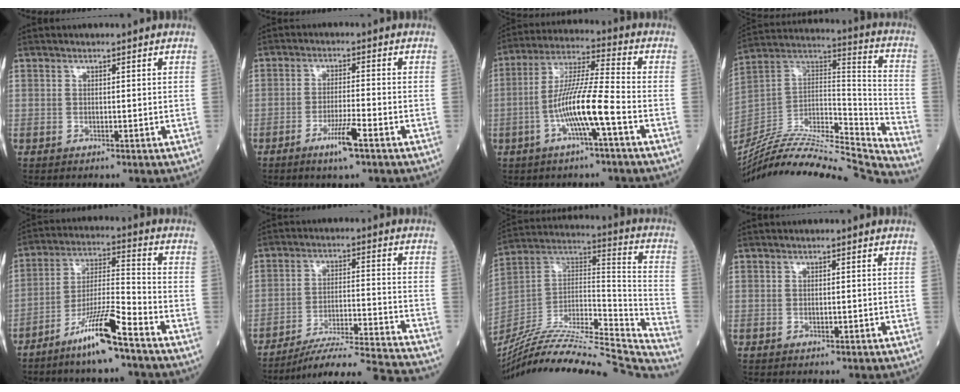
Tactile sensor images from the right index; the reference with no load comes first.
{"total": 5.3, "force": [-3.0, 0.1, 4.4], "torque": [-0.082, -0.008, -0.056]}
{"total": 10.8, "force": [-3.7, 0.0, 10.2], "torque": [-0.199, 0.007, -0.074]}
{"total": 35.0, "force": [-32.4, 1.4, 13.2], "torque": [-0.184, -0.030, -0.497]}
{"total": 11.1, "force": [-7.5, 0.3, 8.2], "torque": [-0.158, -0.019, -0.144]}
{"total": 21.1, "force": [-19.8, -0.6, 7.3], "torque": [-0.080, -0.014, -0.283]}
{"total": 37.2, "force": [-34.0, 2.4, 15.0], "torque": [-0.198, -0.036, -0.512]}
{"total": 0.8, "force": [-0.3, 0.3, 0.8], "torque": [-0.016, -0.001, -0.003]}